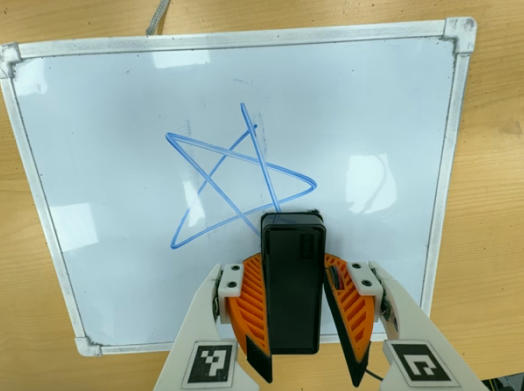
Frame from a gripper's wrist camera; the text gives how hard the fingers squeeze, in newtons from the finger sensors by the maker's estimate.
{"total": 5.9, "left": 5.3, "right": 6.6}